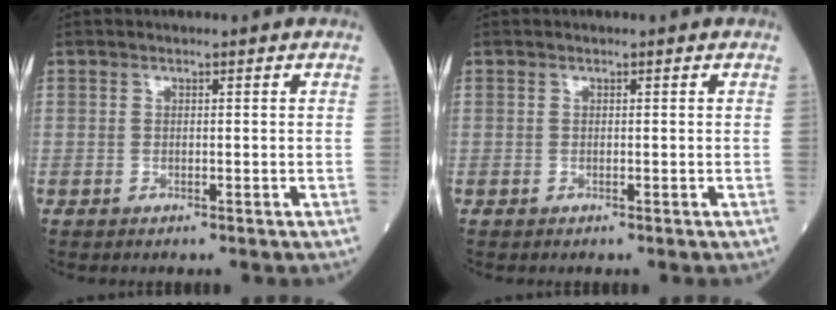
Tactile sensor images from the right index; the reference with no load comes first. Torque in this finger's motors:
{"motor_torque": [0.00, 0.00, 0.00, 0.00]}